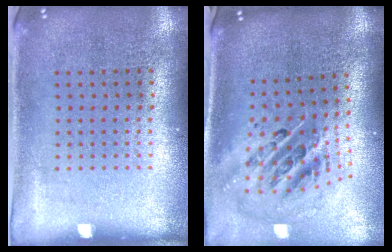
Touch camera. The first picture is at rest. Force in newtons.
{"total": 2.7, "press": 1.9, "slide": 2.0}